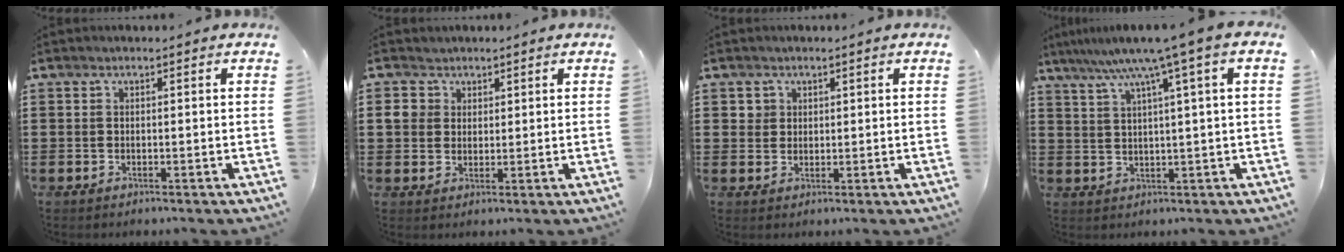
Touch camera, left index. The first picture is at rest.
{"total": 4.1, "force": [1.7, 3.7, 0.6], "torque": [-0.032, 0.014, 0.029]}
{"total": 2.0, "force": [1.0, 1.7, 0.1], "torque": [-0.009, 0.006, 0.019]}
{"total": 6.9, "force": [3.6, -0.7, 5.8], "torque": [-0.124, -0.014, 0.056]}